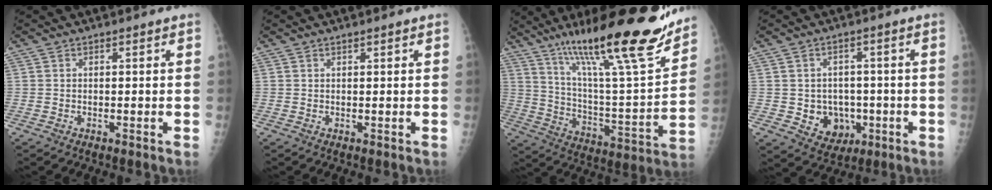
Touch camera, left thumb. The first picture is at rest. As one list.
[{"total": 0.6, "force": [0.4, 0.1, 0.3], "torque": [-0.006, -0.001, 0.007]}, {"total": 27.5, "force": [19.0, 4.3, 19.5], "torque": [-0.289, -0.070, 0.313]}, {"total": 7.7, "force": [-1.5, 6.7, 3.6], "torque": [-0.018, 0.007, -0.010]}]